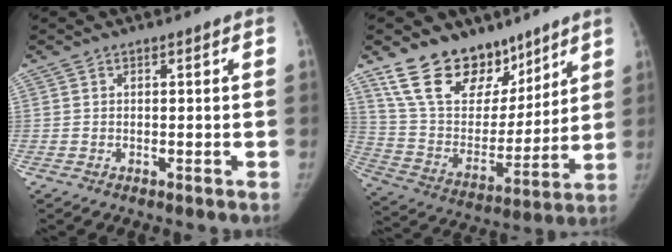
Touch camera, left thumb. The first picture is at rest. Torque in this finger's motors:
{"motor_torque": [2.24, 0.82, 1.06, -1.71, 0.42]}